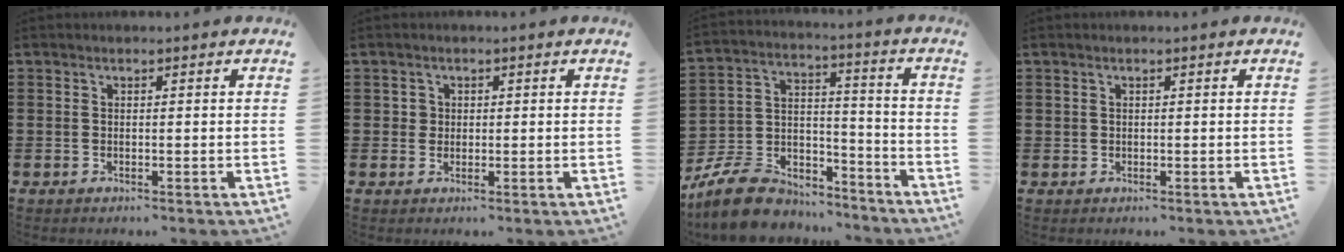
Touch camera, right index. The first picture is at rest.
{"total": 1.3, "force": [0.2, 1.2, 0.4], "torque": [-0.011, 0.007, 0.004]}
{"total": 10.2, "force": [-9.0, 3.4, 3.2], "torque": [-0.075, 0.027, -0.176]}
{"total": 0.6, "force": [0.2, 0.5, 0.1], "torque": [-0.003, 0.002, 0.005]}